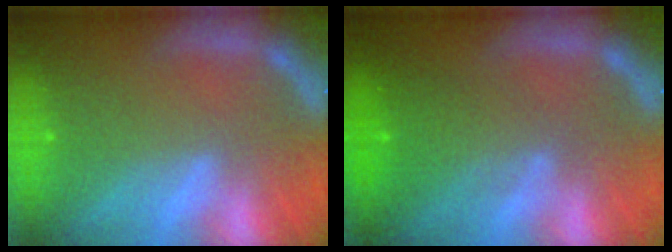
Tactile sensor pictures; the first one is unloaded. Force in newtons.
{"total": 4.1}